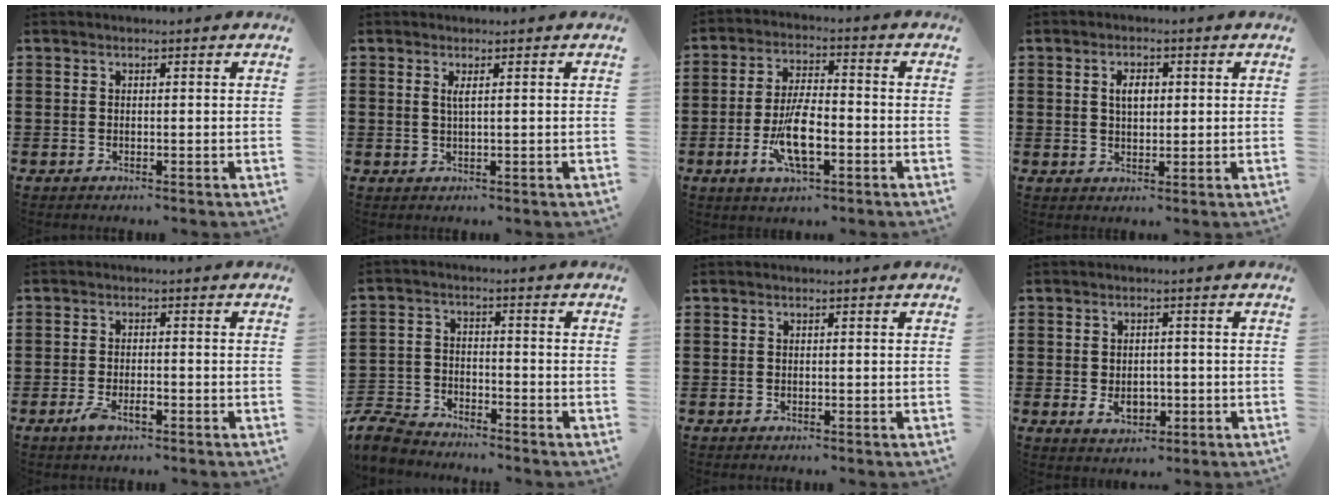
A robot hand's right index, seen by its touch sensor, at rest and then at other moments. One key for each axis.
{"total": 1.3, "fx": 0.4, "fy": 0.0, "fz": 1.2, "tx": -0.026, "ty": -0.001, "tz": 0.007}
{"total": 9.1, "fx": -2.8, "fy": 3.3, "fz": 8.0, "tx": -0.170, "ty": -0.011, "tz": -0.053}
{"total": 3.1, "fx": 0.6, "fy": 1.7, "fz": 2.5, "tx": -0.044, "ty": 0.005, "tz": 0.008}
{"total": 2.9, "fx": -1.5, "fy": 1.0, "fz": 2.3, "tx": -0.047, "ty": -0.001, "tz": -0.028}
{"total": 5.3, "fx": -5.2, "fy": 1.1, "fz": 0.7, "tx": -0.039, "ty": -0.001, "tz": -0.111}
{"total": 0.0}
{"total": 3.9, "fx": -0.6, "fy": 2.7, "fz": 2.7, "tx": -0.037, "ty": 0.000, "tz": -0.015}